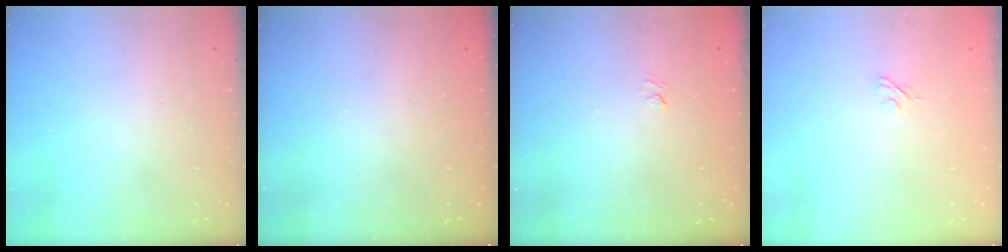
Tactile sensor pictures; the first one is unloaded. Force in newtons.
{"total": 2.4, "press": 2.3, "slide": 0.7}
{"total": 1.6, "press": 1.0, "slide": 1.2}
{"total": 3.6, "press": 3.4, "slide": 1.2}